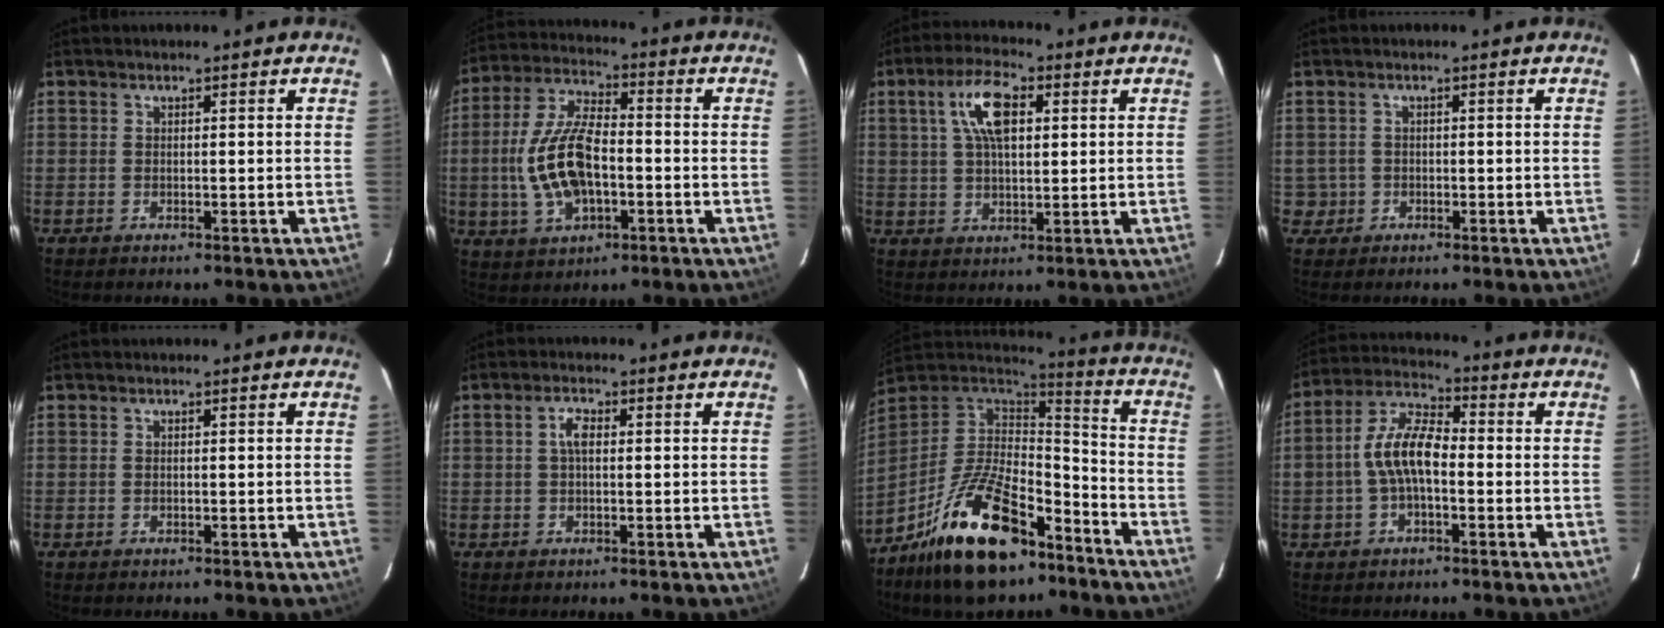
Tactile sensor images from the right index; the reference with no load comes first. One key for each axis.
{"total": 14.1, "fx": -2.3, "fy": 6.9, "fz": 12.1, "tx": -0.257, "ty": 0.006, "tz": -0.038}
{"total": 9.2, "fx": 3.0, "fy": 3.9, "fz": 7.8, "tx": -0.144, "ty": 0.018, "tz": 0.056}
{"total": 2.6, "fx": -0.5, "fy": 2.6, "fz": -0.1, "tx": 0.008, "ty": 0.017, "tz": -0.002}
{"total": 0.0}
{"total": 2.5, "fx": 0.3, "fy": 1.1, "fz": 2.2, "tx": -0.045, "ty": 0.008, "tz": 0.005}
{"total": 22.4, "fx": -14.0, "fy": 9.8, "fz": 14.5, "tx": -0.279, "ty": 0.000, "tz": -0.234}
{"total": 9.3, "fx": -1.4, "fy": 4.5, "fz": 8.1, "tx": -0.168, "ty": 0.021, "tz": -0.031}